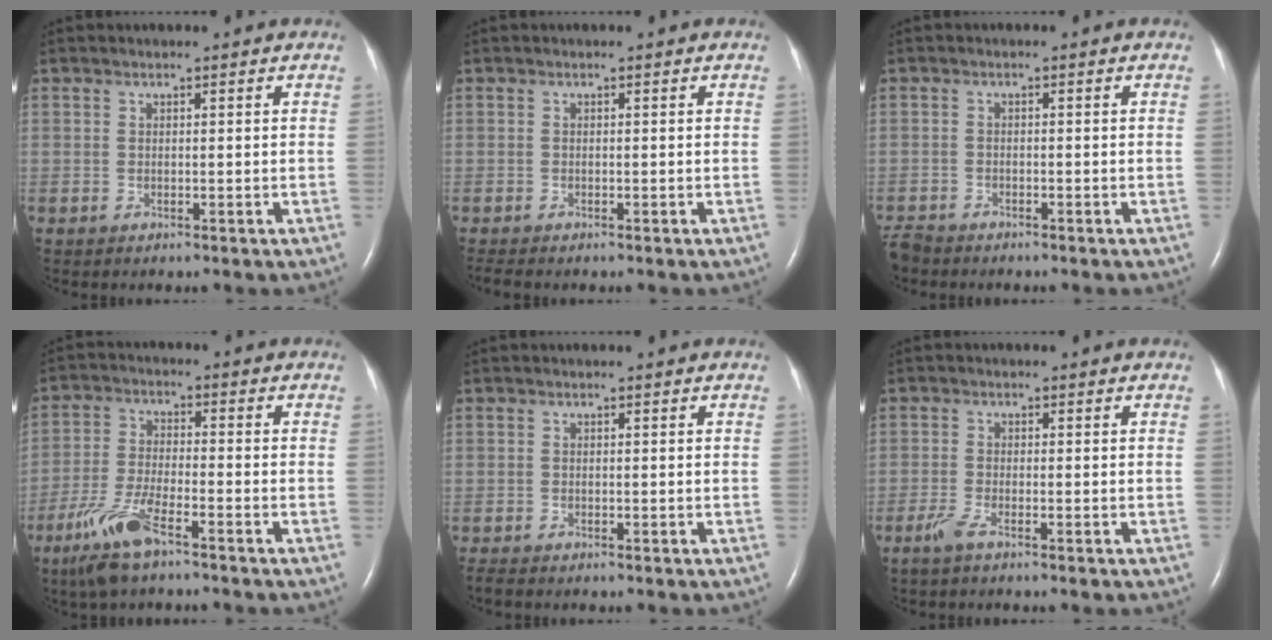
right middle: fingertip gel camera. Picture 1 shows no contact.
{"total": 1.0, "force": [-1.0, -0.1, 0.3], "torque": [-0.015, -0.006, -0.018]}
{"total": 2.8, "force": [-2.7, 0.7, 0.2], "torque": [-0.007, -0.010, -0.051]}
{"total": 8.6, "force": [-5.8, 1.3, 6.2], "torque": [-0.141, -0.019, -0.114]}
{"total": 1.5, "force": [-1.3, 0.3, 0.8], "torque": [-0.020, -0.008, -0.021]}
{"total": 2.4, "force": [-1.7, 0.3, 1.6], "torque": [-0.044, -0.005, -0.039]}